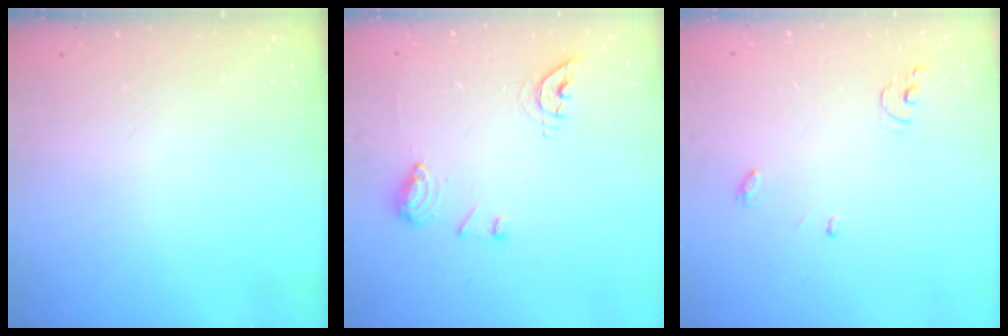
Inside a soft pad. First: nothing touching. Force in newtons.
{"total": 10.5, "press": 10.5, "slide": 0.7}
{"total": 4.5, "press": 4.5, "slide": 0.3}